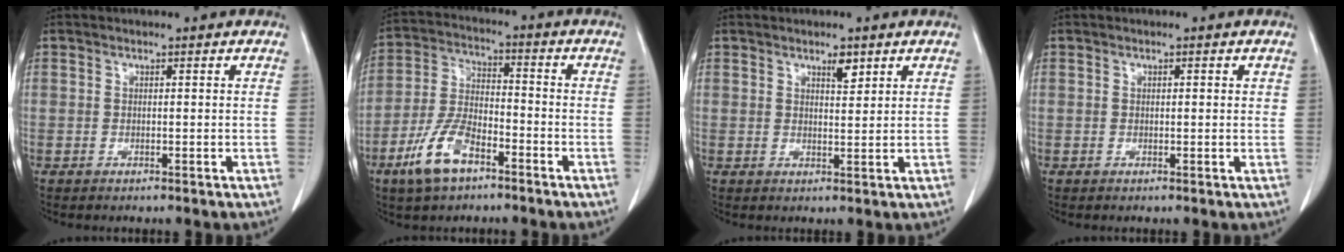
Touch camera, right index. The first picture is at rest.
{"total": 8.2, "force": [-4.7, 3.7, 5.6], "torque": [-0.129, 0.002, -0.088]}
{"total": 2.4, "force": [1.6, 0.7, 1.6], "torque": [-0.028, -0.004, 0.027]}
{"total": 1.2, "force": [0.4, 0.4, 1.1], "torque": [-0.015, 0.002, 0.004]}